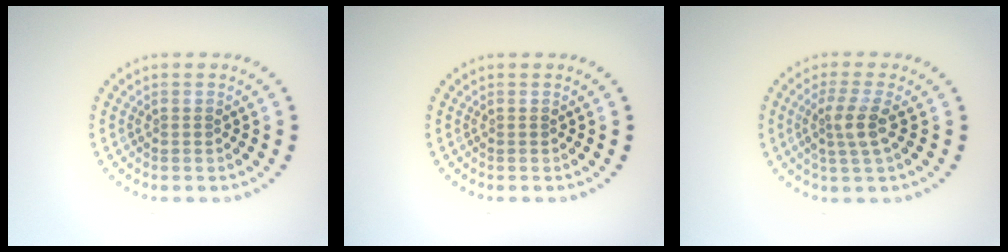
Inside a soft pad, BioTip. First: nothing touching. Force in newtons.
{"total": 0.0}
{"total": 2.7, "press": 2.2, "slide": 1.6}